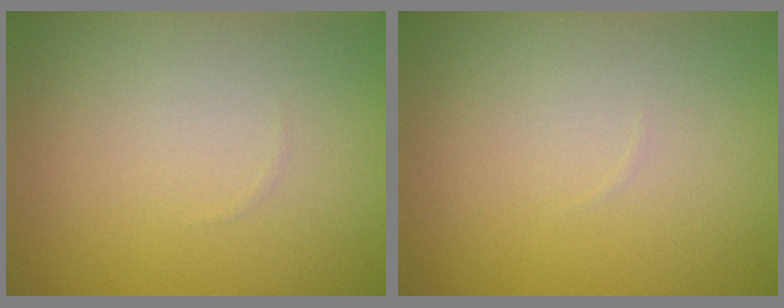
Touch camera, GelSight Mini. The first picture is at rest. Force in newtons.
{"total": 0.0}